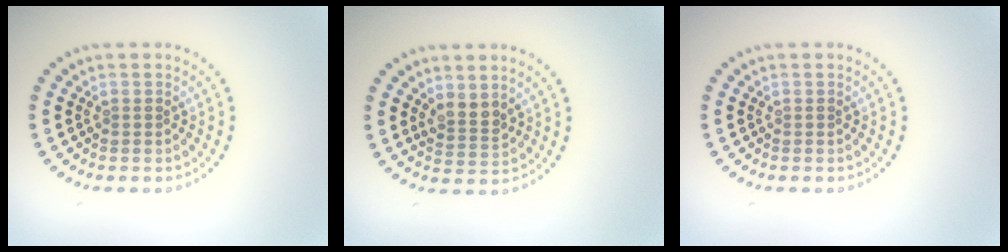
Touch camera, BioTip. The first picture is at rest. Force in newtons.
{"total": 2.0, "press": 1.7, "slide": 1.2}
{"total": 0.0}